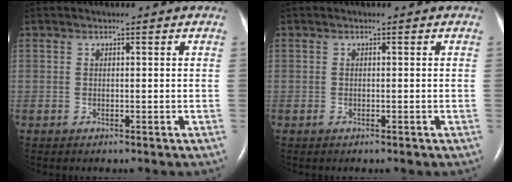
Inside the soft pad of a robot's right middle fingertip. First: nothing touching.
{"total": 0.5, "force": [-0.4, 0.2, 0.3], "torque": [-0.006, -0.001, -0.005]}